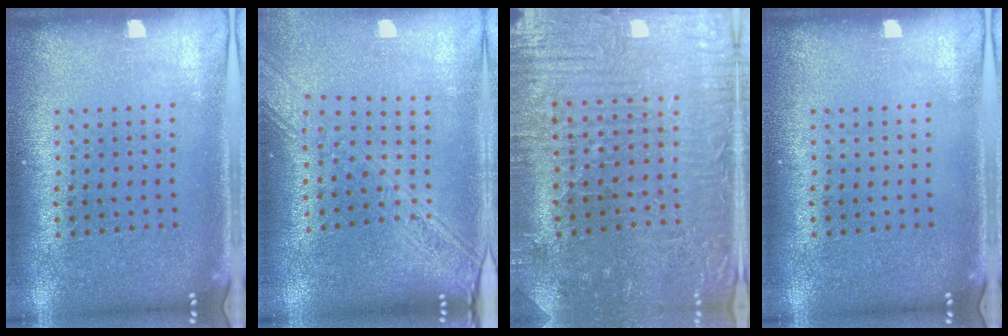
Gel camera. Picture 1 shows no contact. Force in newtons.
{"total": 2.2, "press": 1.8, "slide": 1.3}
{"total": 2.3, "press": 2.2, "slide": 0.4}
{"total": 0.0}